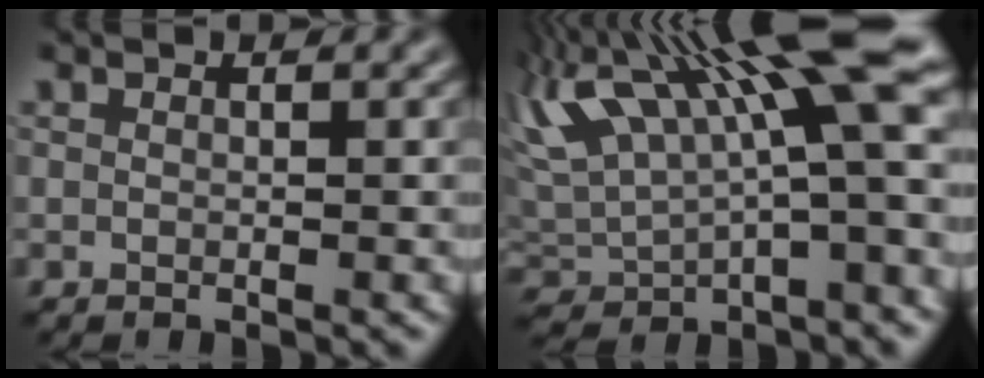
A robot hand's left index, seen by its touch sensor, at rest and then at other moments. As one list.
[{"total": 14.7, "force": [4.2, 4.7, 13.3], "torque": [-0.247, 0.013, 0.080]}]